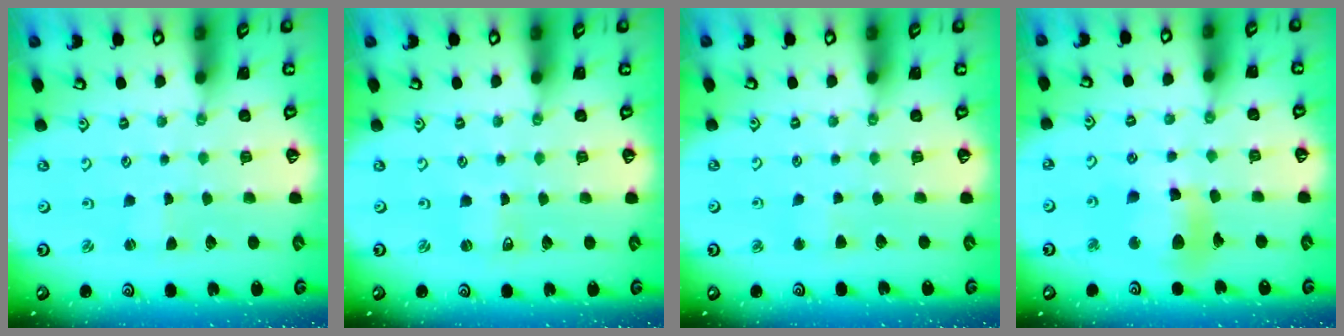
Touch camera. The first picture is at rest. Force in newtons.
{"total": 0.7, "press": 0.7, "slide": 0.0}
{"total": 2.0, "press": 2.0, "slide": 0.4}
{"total": 12.4, "press": 12.3, "slide": 1.6}